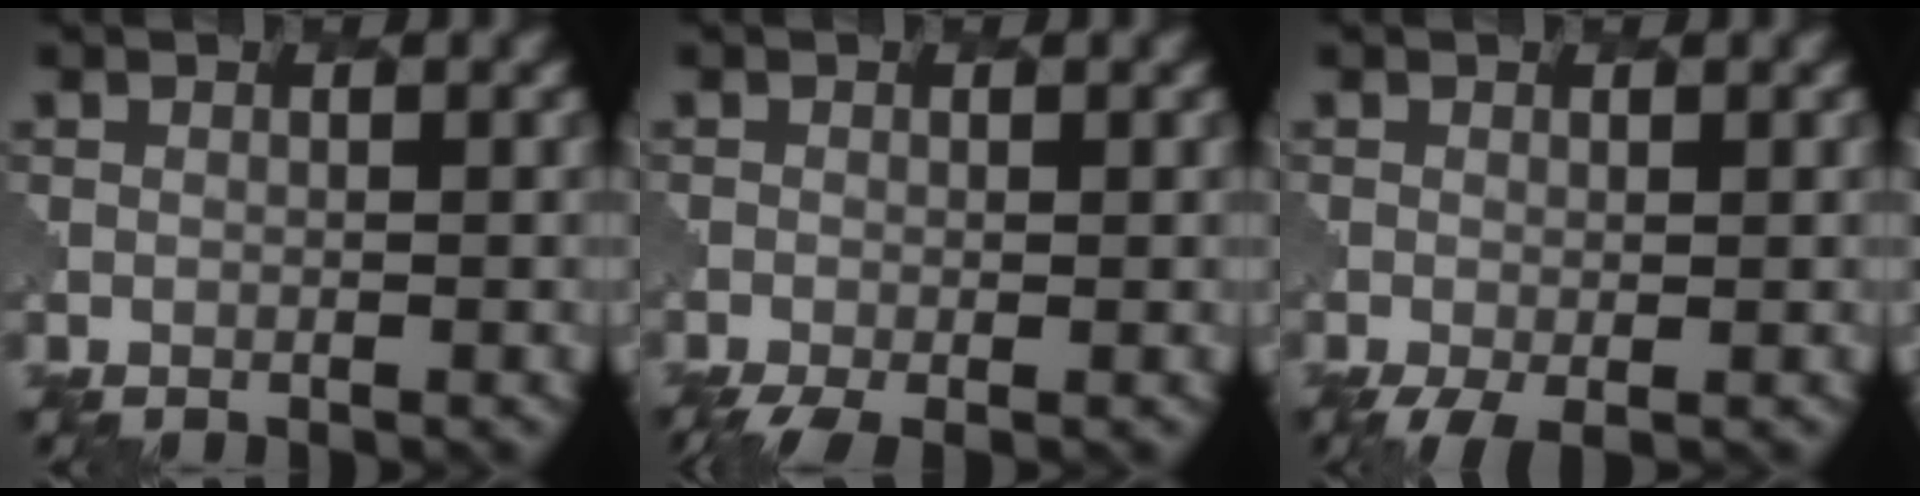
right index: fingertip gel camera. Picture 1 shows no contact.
{"total": 2.8, "force": [-1.9, 0.6, 2.0], "torque": [-0.032, -0.006, -0.035]}
{"total": 2.2, "force": [-1.1, 0.6, 1.8], "torque": [-0.035, -0.006, -0.020]}